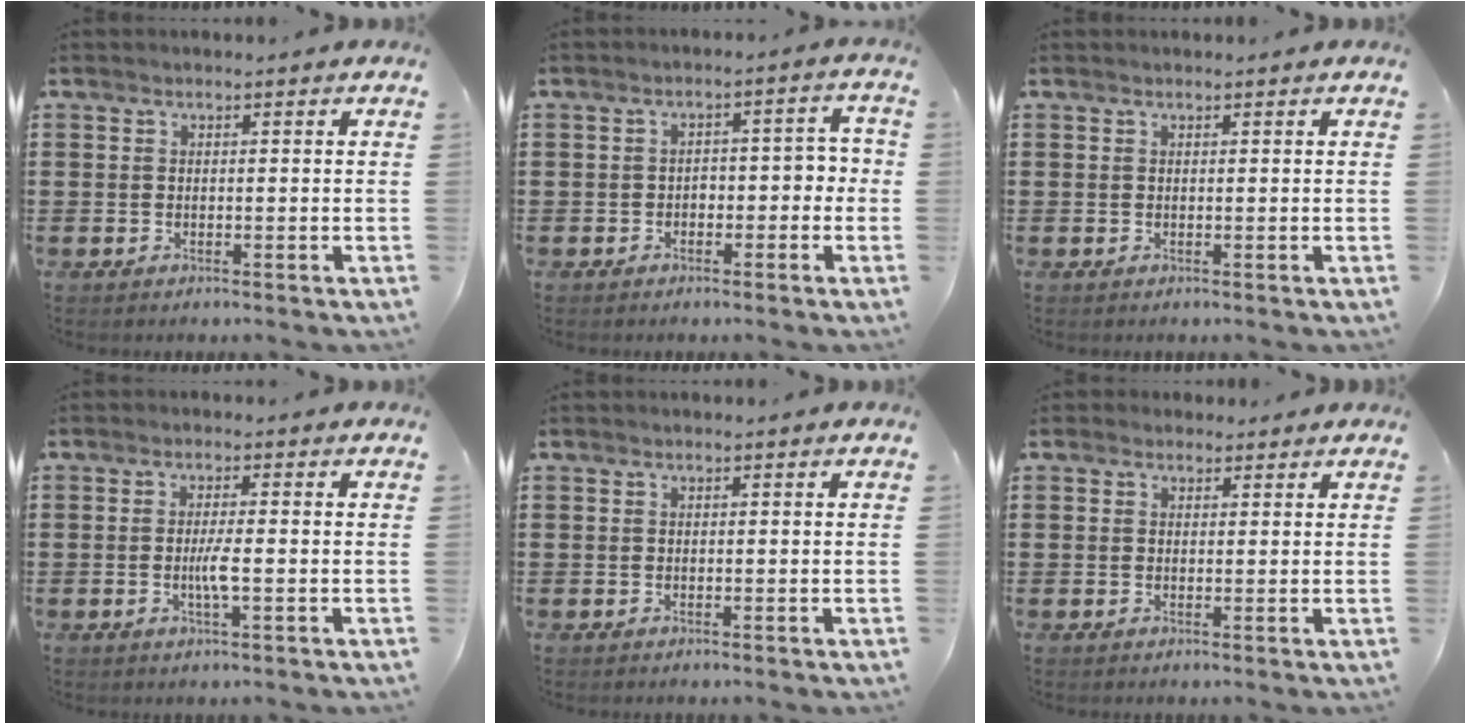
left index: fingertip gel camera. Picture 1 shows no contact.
{"total": 2.9, "force": [-1.4, 1.7, 1.8], "torque": [-0.037, 0.007, -0.033]}
{"total": 0.0}
{"total": 3.3, "force": [-0.6, 0.2, 3.3], "torque": [-0.065, -0.007, -0.014]}
{"total": 0.0}
{"total": 1.4, "force": [1.1, 0.8, 0.2], "torque": [-0.007, 0.006, 0.021]}